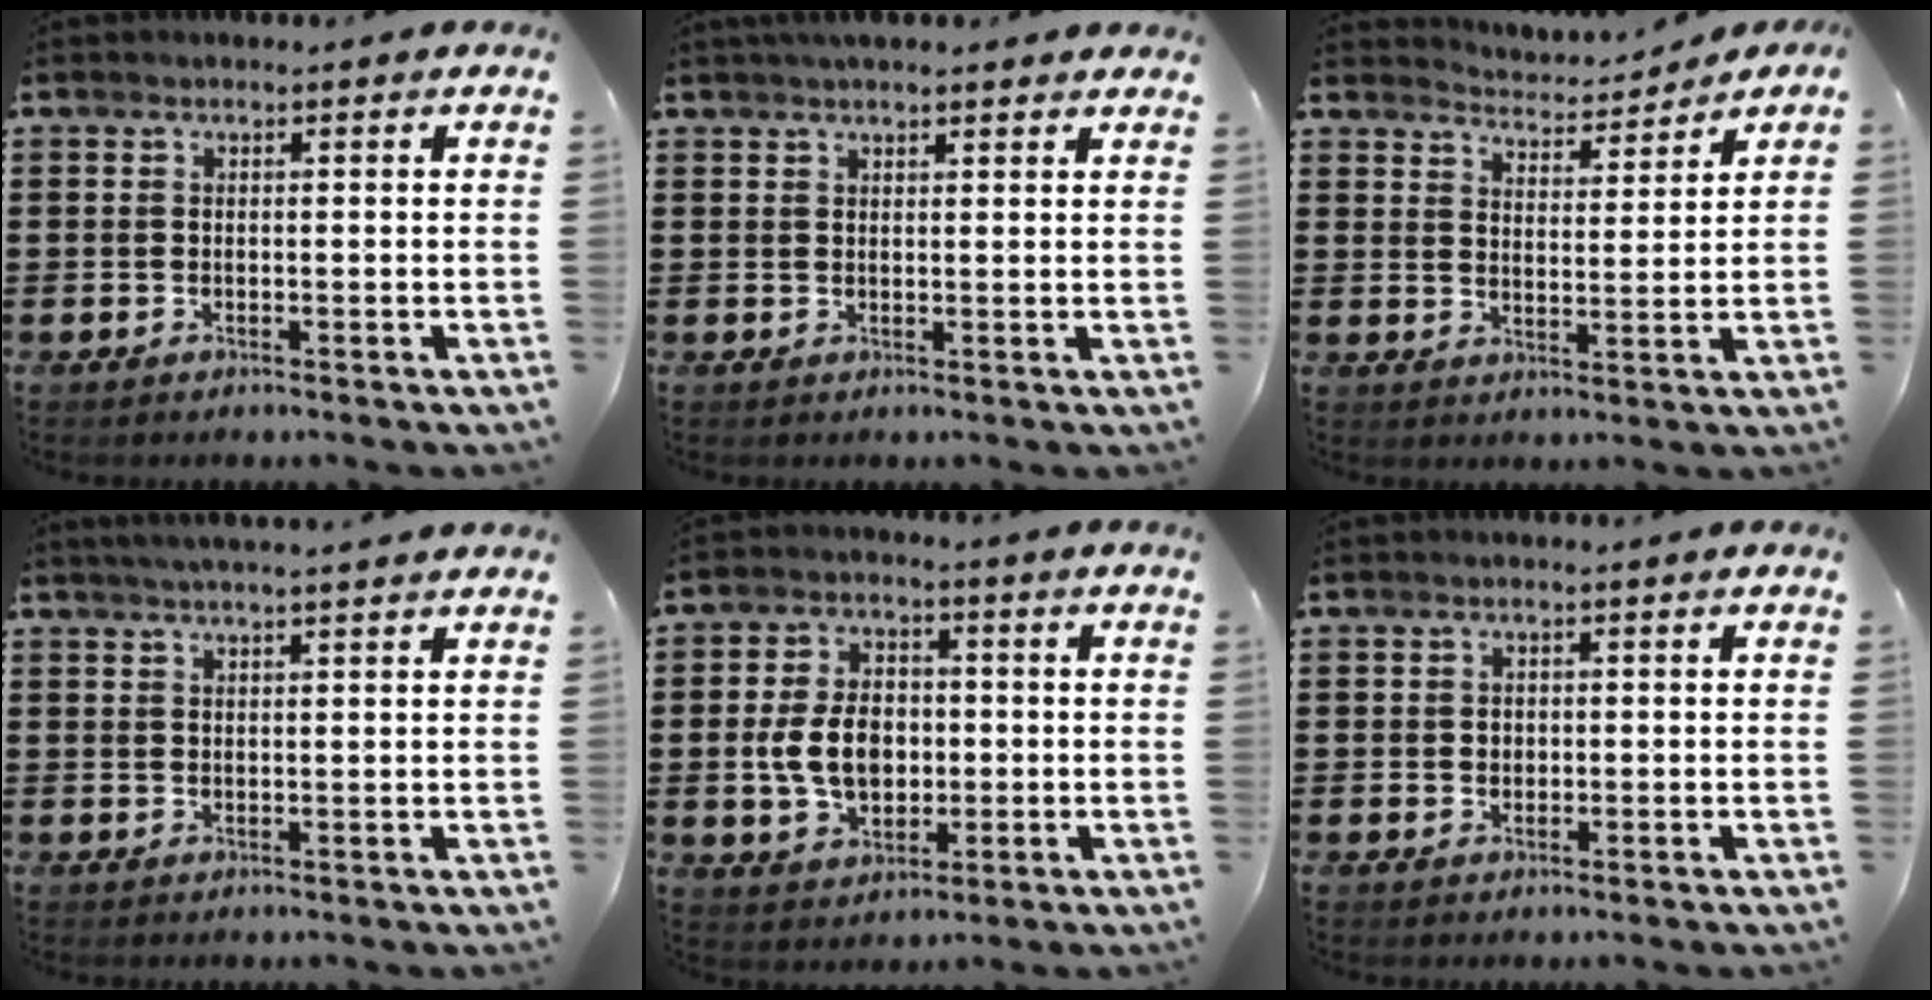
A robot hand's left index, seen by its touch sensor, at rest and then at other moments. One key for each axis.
{"total": 2.6, "fx": 2.2, "fy": 0.5, "fz": 1.1, "tx": -0.026, "ty": 0.004, "tz": 0.042}
{"total": 3.6, "fx": 3.6, "fy": 0.5, "fz": 0.1, "tx": -0.021, "ty": -0.021, "tz": 0.060}
{"total": 2.3, "fx": 2.1, "fy": -0.5, "fz": 0.9, "tx": -0.020, "ty": 0.000, "tz": 0.039}
{"total": 8.1, "fx": -0.4, "fy": 5.7, "fz": 5.8, "tx": -0.126, "ty": 0.008, "tz": -0.013}
{"total": 1.1, "fx": 0.2, "fy": 1.0, "fz": 0.5, "tx": -0.012, "ty": 0.007, "tz": 0.004}